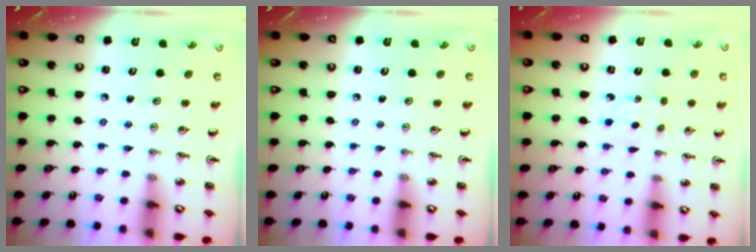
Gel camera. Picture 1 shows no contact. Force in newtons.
{"total": 0.0}
{"total": 1.7, "press": 1.6, "slide": 0.4}